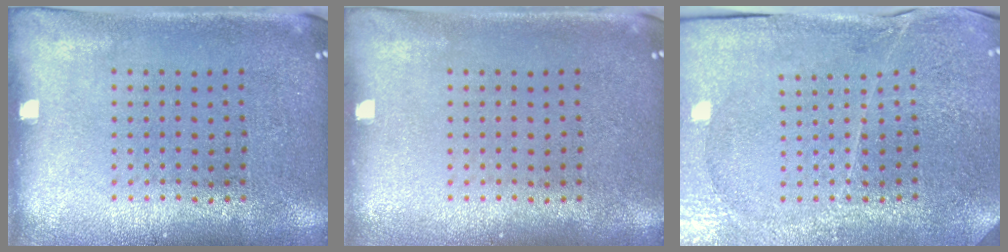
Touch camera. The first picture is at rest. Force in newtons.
{"total": 0.0}
{"total": 3.7, "press": 3.5, "slide": 1.0}